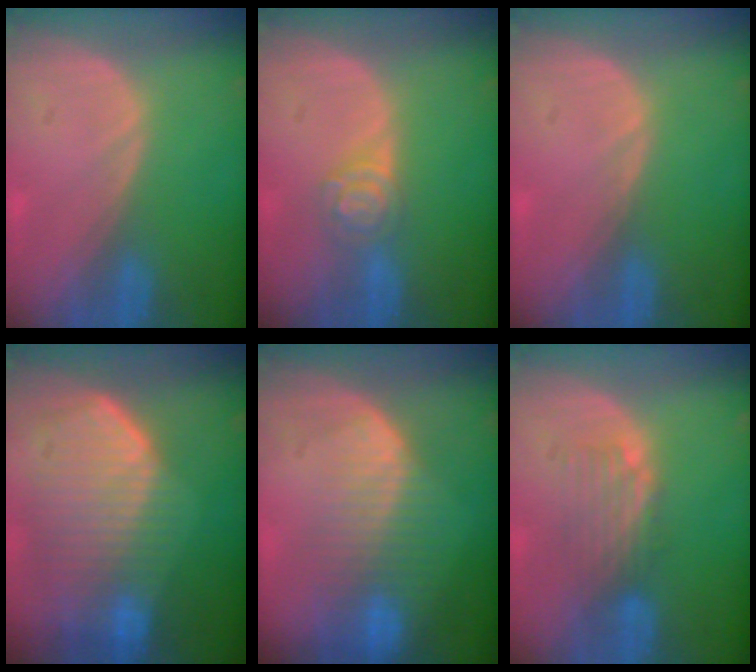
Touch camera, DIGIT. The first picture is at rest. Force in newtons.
{"total": 4.4, "press": 3.9, "slide": 1.9}
{"total": 0.6, "press": 0.4, "slide": 0.4}
{"total": 10.8, "press": 9.4, "slide": 5.3}
{"total": 8.6, "press": 7.3, "slide": 4.6}
{"total": 4.7, "press": 4.0, "slide": 2.5}